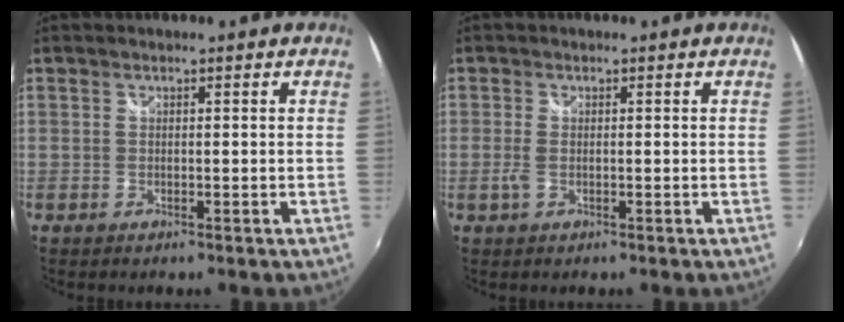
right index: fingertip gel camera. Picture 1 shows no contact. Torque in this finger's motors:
{"motor_torque": [0.01, 0.01, 0.03, 0.01]}